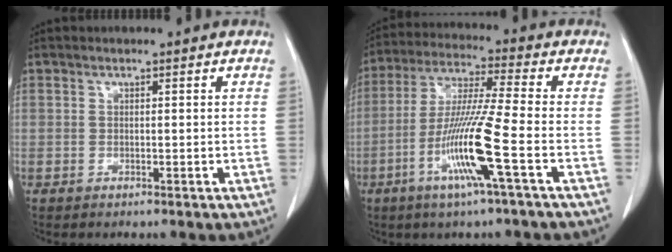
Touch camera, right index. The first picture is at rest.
{"total": 12.7, "force": [-4.6, -1.1, 11.8], "torque": [-0.235, -0.017, -0.094]}